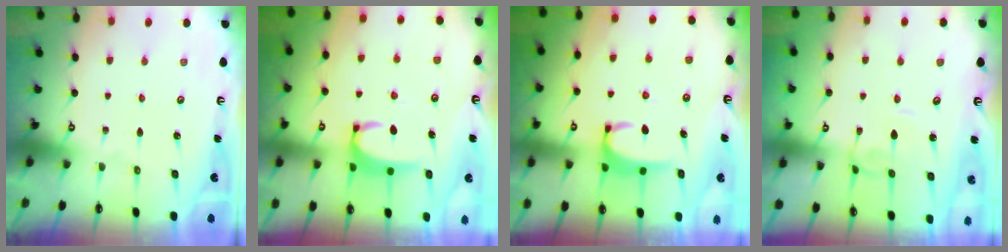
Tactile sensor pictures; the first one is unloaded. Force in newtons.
{"total": 3.3, "press": 3.3, "slide": 0.3}
{"total": 3.5, "press": 3.4, "slide": 0.7}
{"total": 2.3, "press": 2.2, "slide": 0.3}